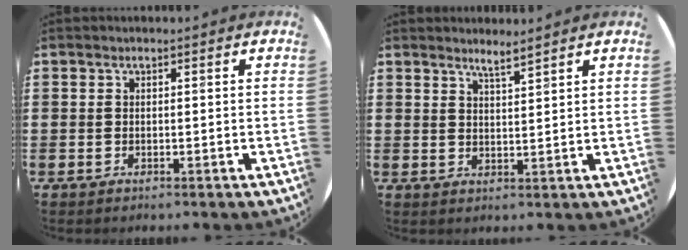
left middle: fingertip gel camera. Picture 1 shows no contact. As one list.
[{"total": 2.6, "force": [2.6, -0.4, 0.5], "torque": [-0.012, -0.007, 0.047]}]